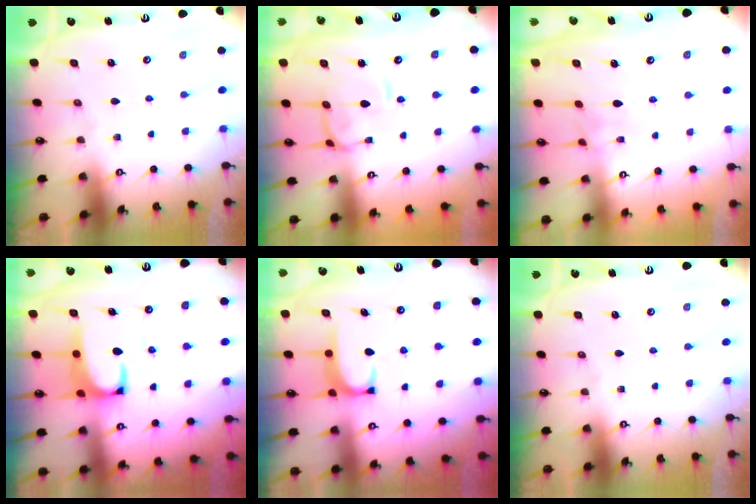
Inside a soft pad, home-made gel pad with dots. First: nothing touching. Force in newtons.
{"total": 1.8, "press": 1.6, "slide": 0.7}
{"total": 1.9, "press": 1.7, "slide": 0.7}
{"total": 2.3, "press": 2.1, "slide": 1.0}
{"total": 1.9, "press": 1.8, "slide": 0.5}
{"total": 0.0}